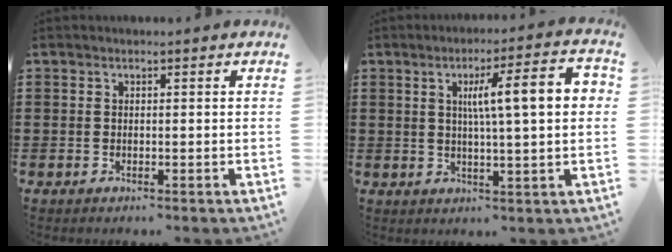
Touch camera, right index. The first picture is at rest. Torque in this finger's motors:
{"motor_torque": [0.81, -0.17, 0.85, 0.21]}